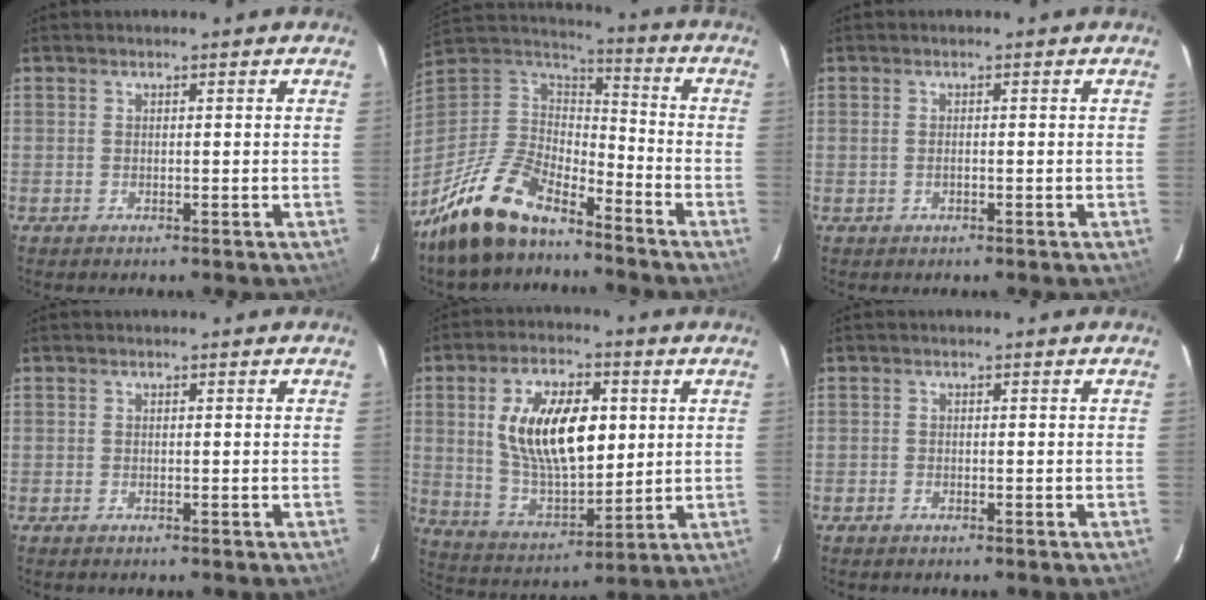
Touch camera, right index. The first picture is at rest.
{"total": 18.5, "force": [-13.9, 7.5, 9.7], "torque": [-0.219, -0.010, -0.258]}
{"total": 0.8, "force": [-0.2, 0.5, 0.6], "torque": [-0.013, 0.001, -0.003]}
{"total": 0.0}
{"total": 17.4, "force": [3.5, 8.8, 14.6], "torque": [-0.268, 0.008, 0.076]}
{"total": 0.7, "force": [-0.6, 0.4, 0.0], "torque": [-0.004, 0.002, -0.011]}